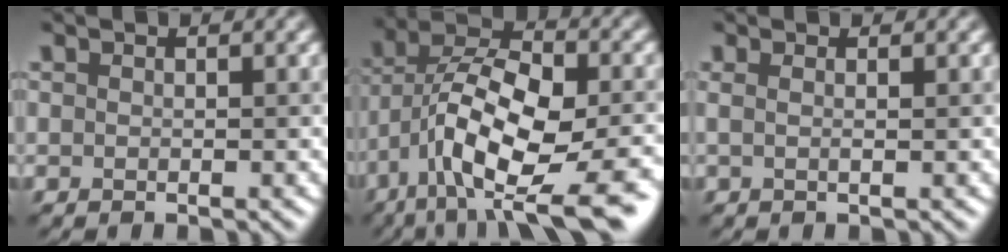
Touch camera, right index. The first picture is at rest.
{"total": 13.0, "force": [-5.7, 5.6, 10.3], "torque": [-0.172, 0.001, -0.096]}
{"total": 0.9, "force": [0.2, 0.1, 0.9], "torque": [-0.019, 0.003, -0.001]}